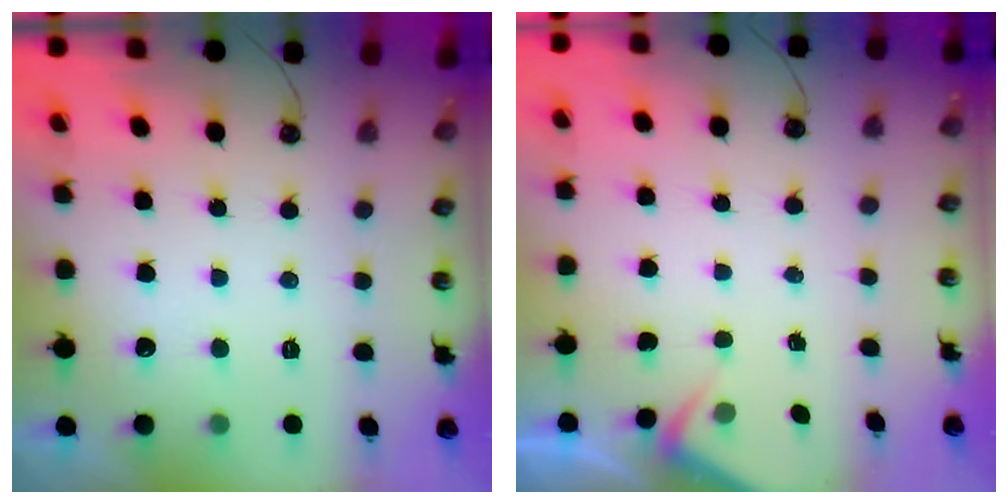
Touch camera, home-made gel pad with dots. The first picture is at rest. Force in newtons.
{"total": 2.6, "press": 2.5, "slide": 0.5}